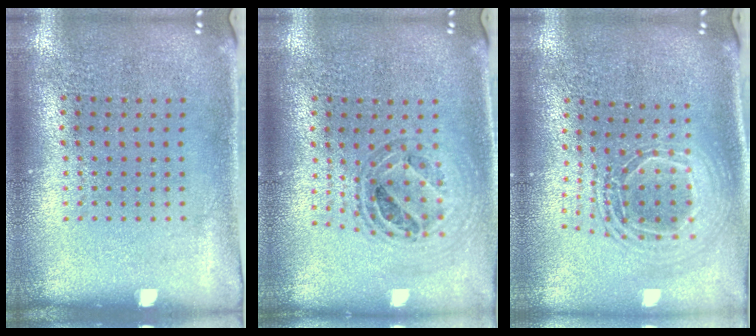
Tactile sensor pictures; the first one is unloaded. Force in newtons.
{"total": 0.8, "press": 0.8, "slide": 0.1}
{"total": 2.0, "press": 1.6, "slide": 1.2}